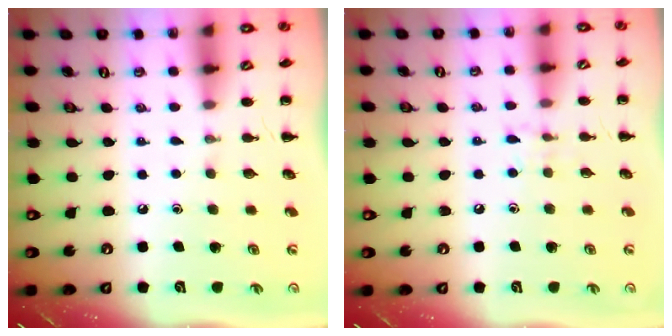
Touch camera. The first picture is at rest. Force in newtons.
{"total": 5.5, "press": 5.1, "slide": 1.8}